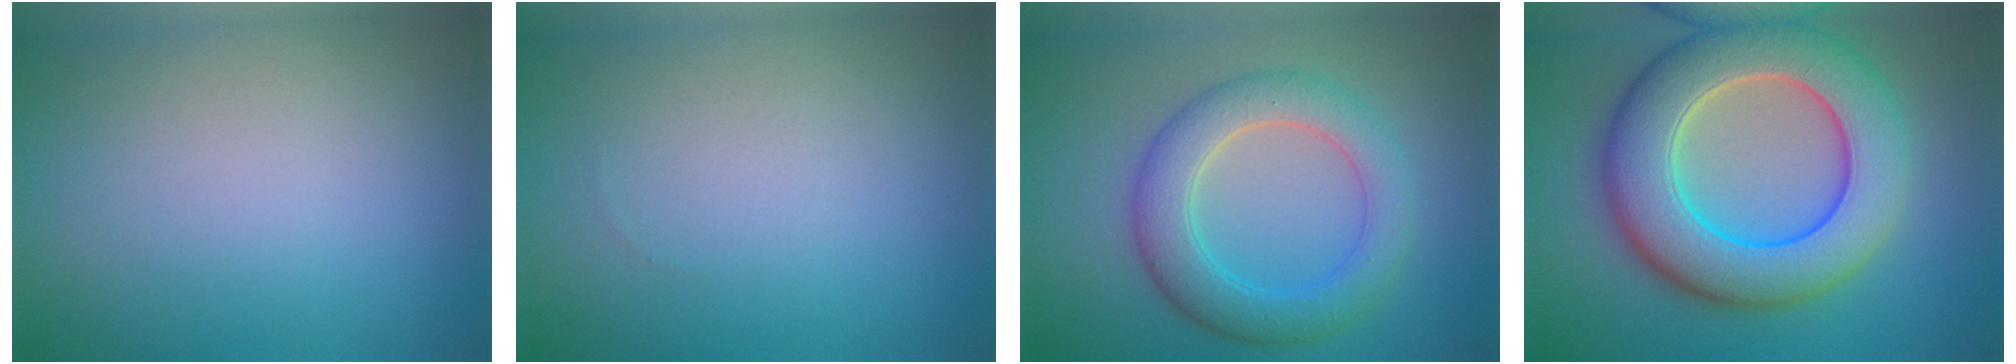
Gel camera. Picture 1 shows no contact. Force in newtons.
{"total": 0.0}
{"total": 5.6, "press": 5.6, "slide": 0.5}
{"total": 11.0, "press": 10.9, "slide": 0.4}